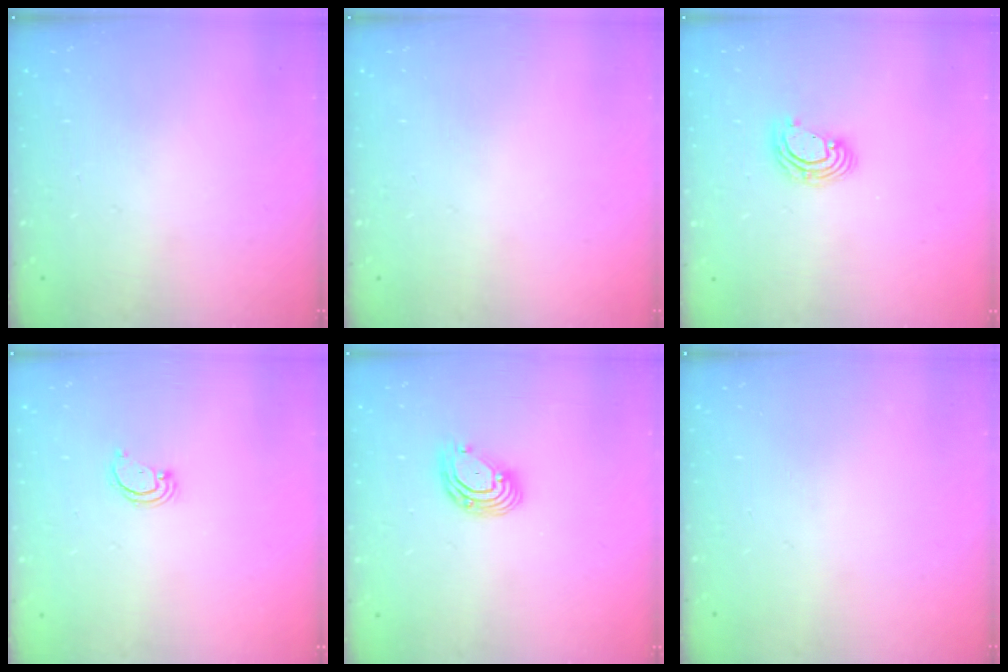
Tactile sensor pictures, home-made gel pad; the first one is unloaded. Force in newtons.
{"total": 0.0}
{"total": 6.0, "press": 6.0, "slide": 0.8}
{"total": 2.2, "press": 2.2, "slide": 0.2}
{"total": 7.3, "press": 7.2, "slide": 1.3}
{"total": 0.0}